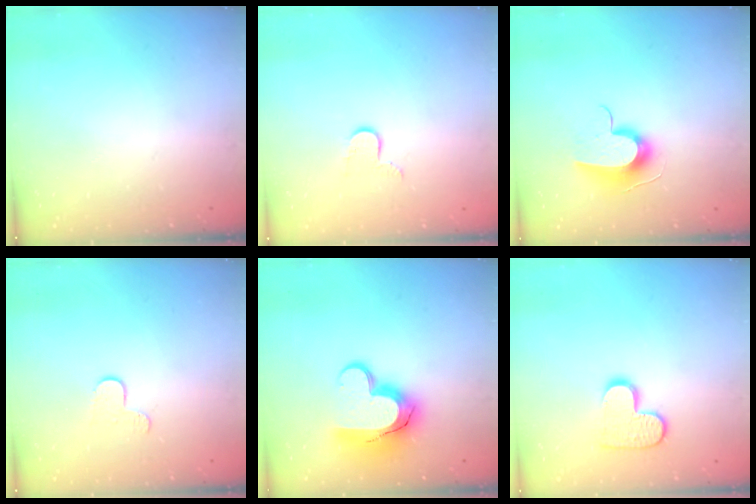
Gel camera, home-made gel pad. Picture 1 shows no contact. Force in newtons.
{"total": 6.3, "press": 6.3, "slide": 0.5}
{"total": 10.8, "press": 10.8, "slide": 0.2}
{"total": 4.4, "press": 4.4, "slide": 0.4}
{"total": 15.2, "press": 15.1, "slide": 1.1}
{"total": 10.5, "press": 10.5, "slide": 0.5}